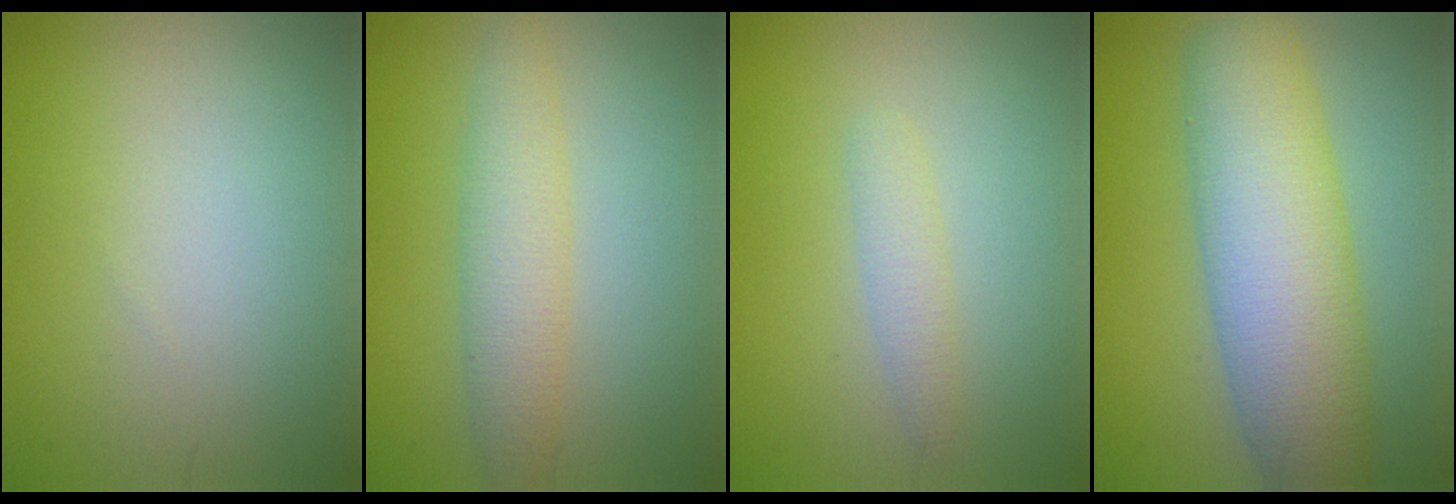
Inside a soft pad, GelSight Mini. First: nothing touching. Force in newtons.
{"total": 3.4, "press": 3.4, "slide": 0.1}
{"total": 1.6, "press": 1.6, "slide": 0.1}
{"total": 9.0, "press": 9.0, "slide": 0.6}